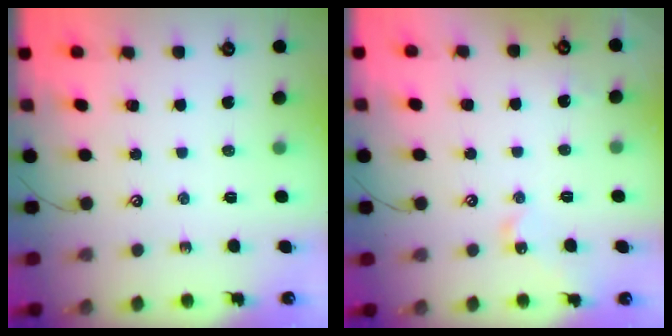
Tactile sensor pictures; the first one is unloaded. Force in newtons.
{"total": 3.6, "press": 3.6, "slide": 0.2}